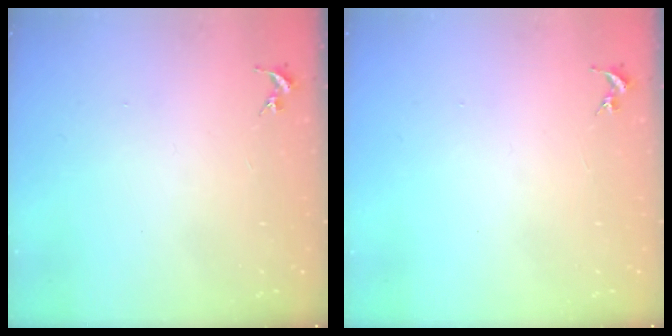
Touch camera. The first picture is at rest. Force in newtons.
{"total": 0.0}